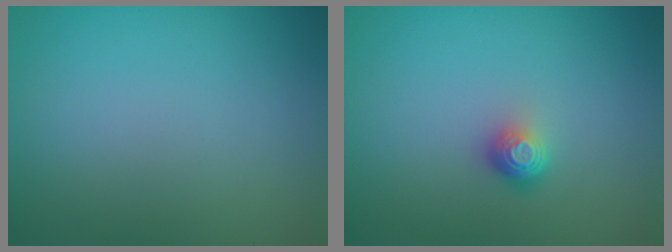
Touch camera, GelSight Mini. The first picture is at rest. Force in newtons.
{"total": 1.8, "press": 1.2, "slide": 1.3}